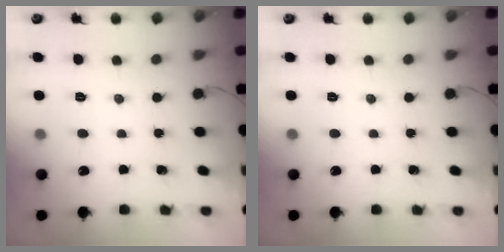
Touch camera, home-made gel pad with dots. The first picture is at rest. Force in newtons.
{"total": 0.0}